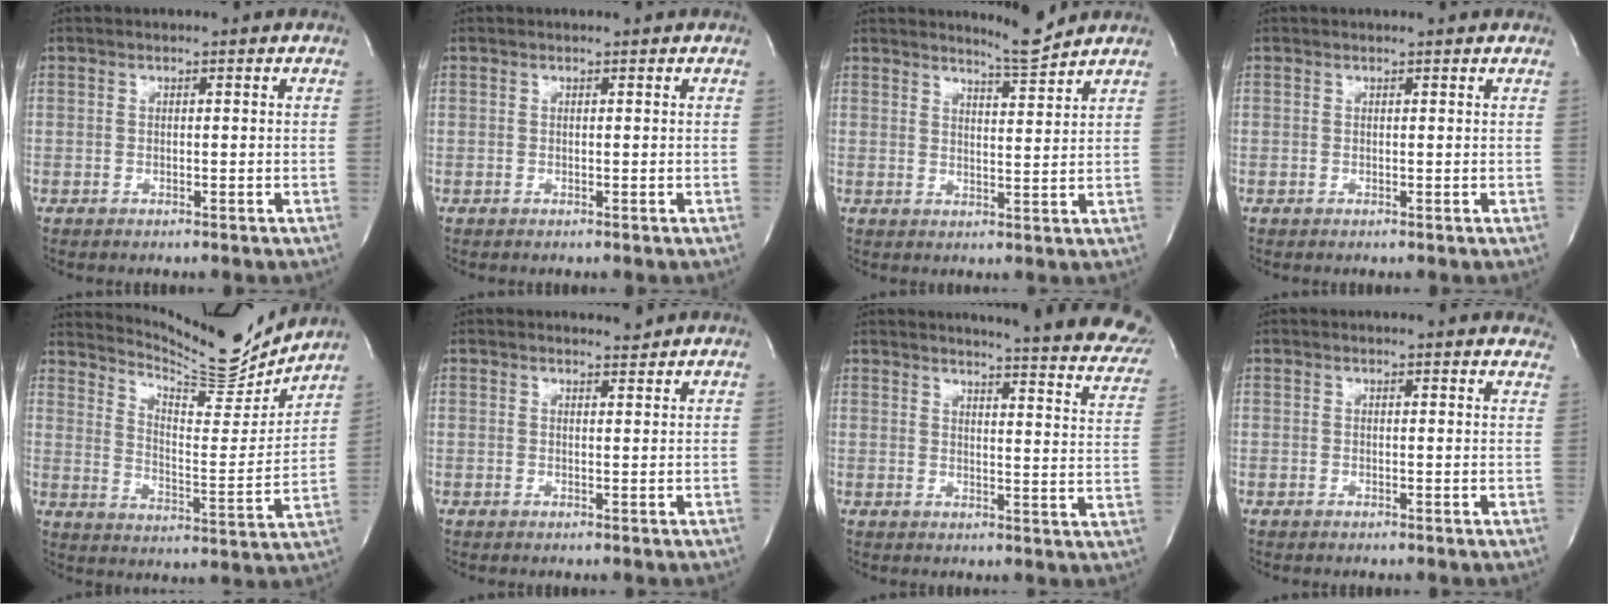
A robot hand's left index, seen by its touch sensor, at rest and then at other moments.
{"total": 0.0}
{"total": 3.9, "force": [3.8, -0.9, 0.2], "torque": [-0.014, -0.023, 0.062]}
{"total": 1.9, "force": [1.8, 0.2, 0.5], "torque": [-0.015, 0.010, 0.016]}
{"total": 14.1, "force": [13.9, 0.1, 2.4], "torque": [-0.051, -0.052, 0.206]}
{"total": 1.4, "force": [1.4, -0.1, -0.2], "torque": [-0.006, -0.007, 0.021]}
{"total": 20.3, "force": [18.0, 2.3, 9.1], "torque": [-0.109, -0.076, 0.186]}
{"total": 10.2, "force": [9.6, 2.3, 2.5], "torque": [-0.008, 0.004, 0.086]}